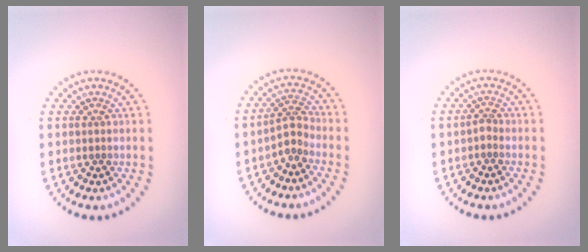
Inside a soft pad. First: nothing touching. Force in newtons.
{"total": 2.1, "press": 1.4, "slide": 1.5}
{"total": 0.9, "press": 0.6, "slide": 0.6}